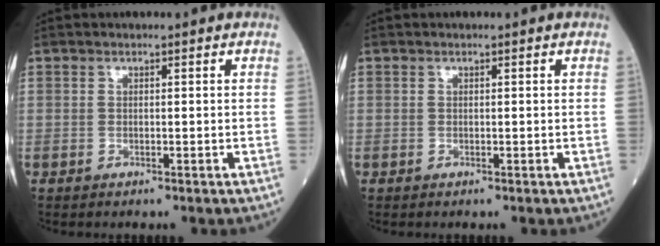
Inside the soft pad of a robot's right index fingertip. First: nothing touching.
{"total": 0.0}